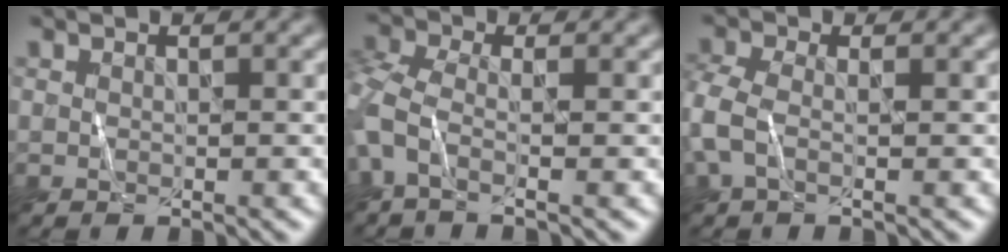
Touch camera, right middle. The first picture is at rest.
{"total": 3.7, "force": [-1.1, 1.6, 3.2], "torque": [-0.089, 0.001, -0.035]}
{"total": 2.1, "force": [-0.5, 1.0, 1.8], "torque": [-0.057, 0.004, -0.019]}